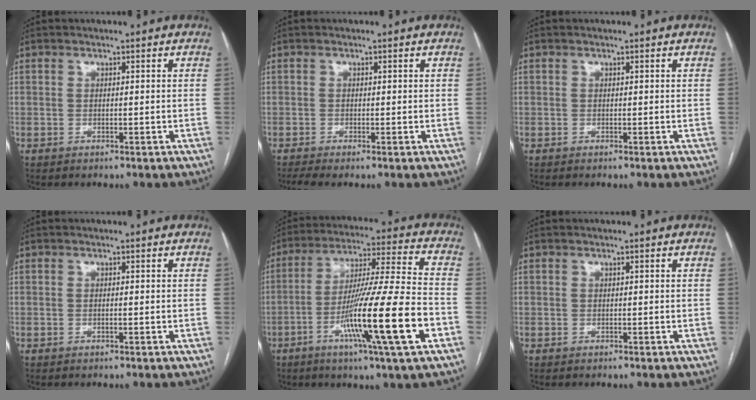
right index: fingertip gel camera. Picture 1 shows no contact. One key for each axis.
{"total": 1.7, "fx": -0.8, "fy": 0.4, "fz": 1.5, "tx": -0.032, "ty": -0.004, "tz": -0.019}
{"total": 0.0}
{"total": 0.0}
{"total": 18.8, "fx": -6.9, "fy": -0.9, "fz": 17.5, "tx": -0.310, "ty": -0.020, "tz": -0.122}
{"total": 0.0}